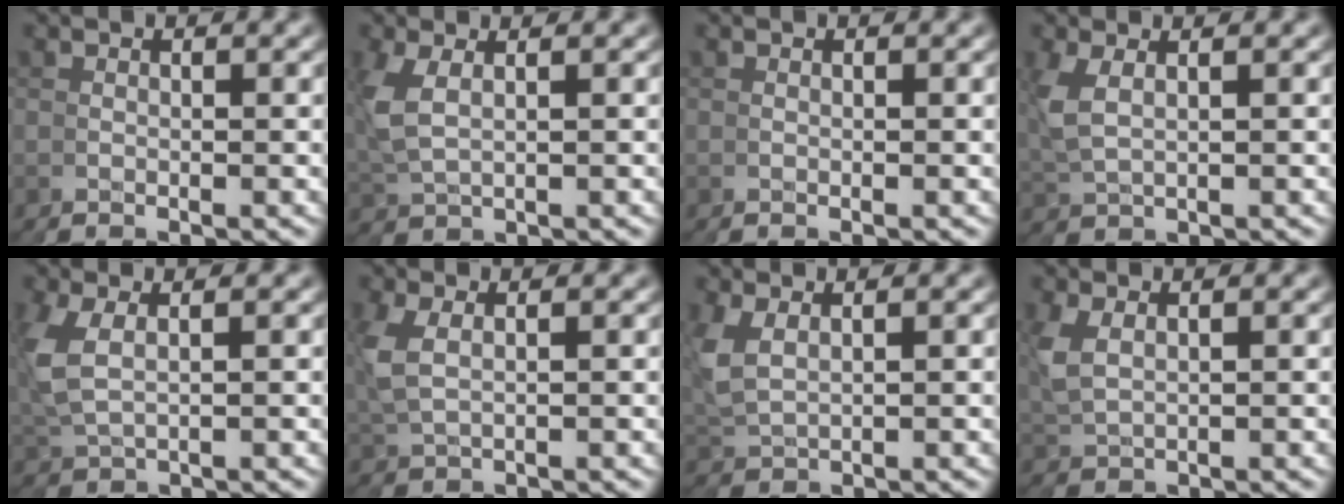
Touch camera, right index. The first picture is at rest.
{"total": 2.8, "force": [1.0, 2.4, 1.1], "torque": [-0.065, -0.018, 0.034]}
{"total": 0.0}
{"total": 2.2, "force": [1.1, 1.8, 0.8], "torque": [-0.053, -0.017, 0.035]}
{"total": 3.6, "force": [1.1, 3.1, 1.6], "torque": [-0.080, -0.017, 0.034]}
{"total": 2.3, "force": [0.9, 1.9, 0.8], "torque": [-0.051, -0.016, 0.031]}
{"total": 2.8, "force": [1.0, 2.5, 0.8], "torque": [-0.062, -0.022, 0.036]}
{"total": 2.2, "force": [0.9, 1.9, 0.5], "torque": [-0.048, -0.021, 0.035]}